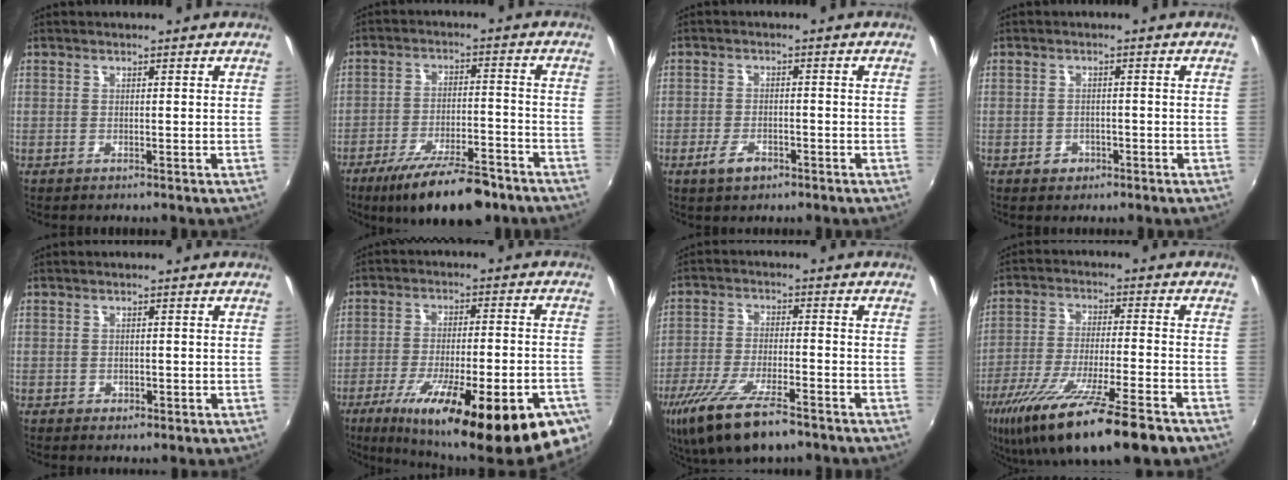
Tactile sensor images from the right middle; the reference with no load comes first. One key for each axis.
{"total": 15.4, "fx": -11.5, "fy": 4.5, "fz": 9.2, "tx": -0.175, "ty": -0.023, "tz": -0.176}
{"total": 4.1, "fx": -2.5, "fy": 2.0, "fz": 2.5, "tx": -0.059, "ty": -0.005, "tz": -0.045}
{"total": 2.6, "fx": -1.3, "fy": 2.1, "fz": 0.7, "tx": -0.015, "ty": 0.000, "tz": -0.019}
{"total": 1.7, "fx": -0.5, "fy": 1.3, "fz": 0.8, "tx": -0.012, "ty": -0.005, "tz": -0.008}
{"total": 28.3, "fx": -16.9, "fy": 6.4, "fz": 21.8, "tx": -0.339, "ty": -0.059, "tz": -0.243}
{"total": 14.3, "fx": -9.8, "fy": 4.0, "fz": 9.6, "tx": -0.207, "ty": -0.041, "tz": -0.176}
{"total": 20.6, "fx": -14.1, "fy": 2.9, "fz": 14.8, "tx": -0.273, "ty": -0.061, "tz": -0.236}